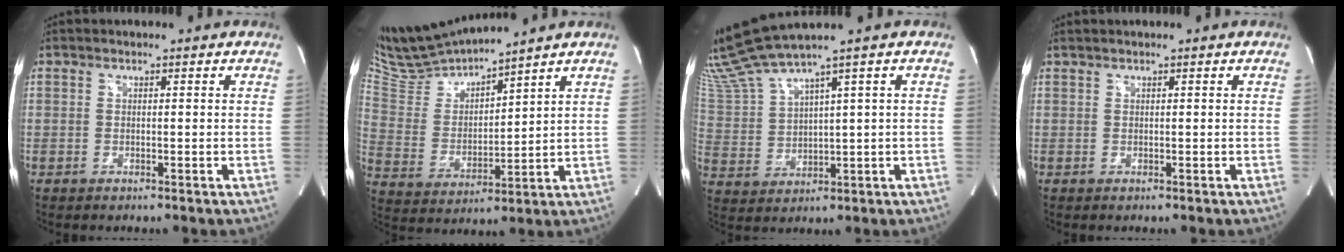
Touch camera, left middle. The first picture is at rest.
{"total": 12.4, "force": [11.8, 0.1, 3.8], "torque": [-0.084, -0.008, 0.241]}
{"total": 8.5, "force": [7.5, -1.9, 3.6], "torque": [-0.092, 0.002, 0.166]}
{"total": 0.8, "force": [0.7, -0.1, 0.4], "torque": [-0.011, 0.008, 0.017]}